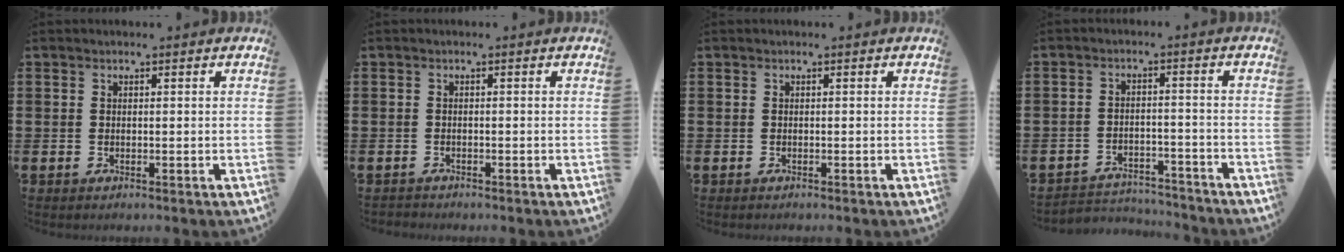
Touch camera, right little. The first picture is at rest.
{"total": 0.5, "force": [-0.5, 0.1, -0.1], "torque": [0.000, 0.000, -0.011]}
{"total": 0.0}
{"total": 3.3, "force": [-3.3, 0.6, 0.2], "torque": [-0.009, 0.006, -0.070]}